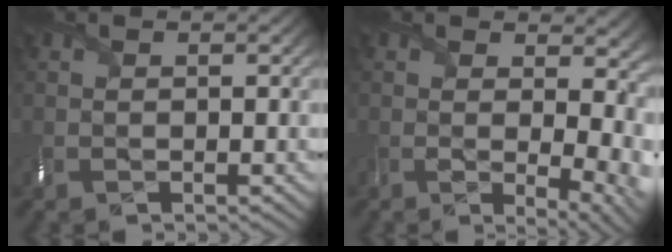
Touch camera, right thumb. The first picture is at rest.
{"total": 9.9, "force": [0.5, 5.6, 8.1], "torque": [-0.096, -0.022, 0.028]}